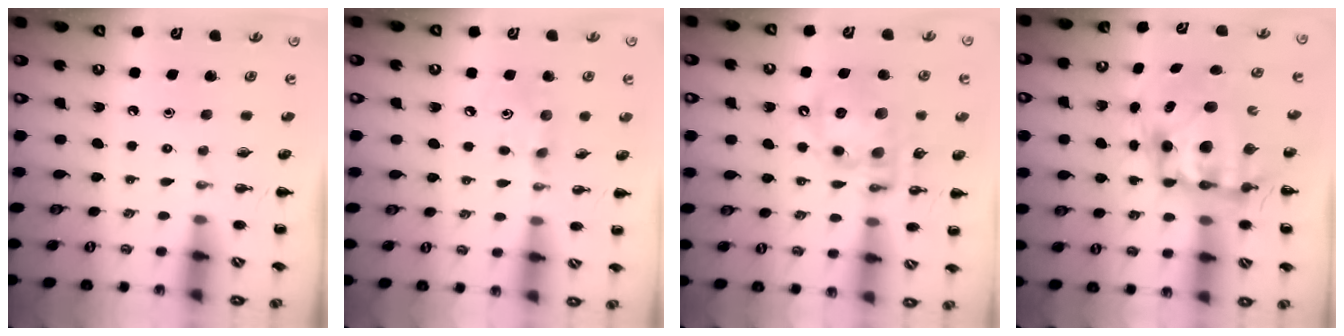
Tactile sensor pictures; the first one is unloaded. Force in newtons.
{"total": 8.0, "press": 7.9, "slide": 1.3}
{"total": 15.1, "press": 14.8, "slide": 3.2}
{"total": 11.4, "press": 11.0, "slide": 2.9}